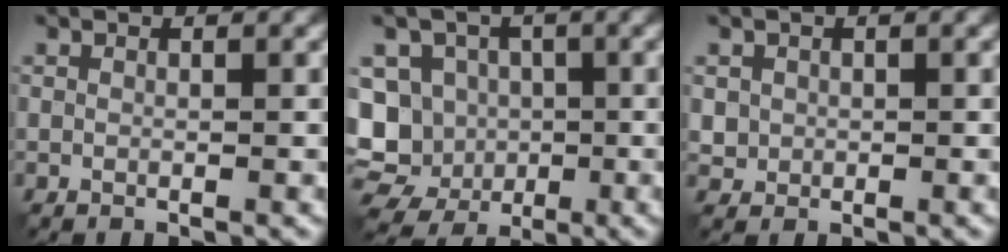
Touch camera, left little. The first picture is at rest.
{"total": 11.5, "force": [-1.8, 10.5, 4.5], "torque": [-0.093, 0.009, -0.058]}
{"total": 1.2, "force": [0.1, 1.2, 0.1], "torque": [0.002, -0.006, 0.007]}